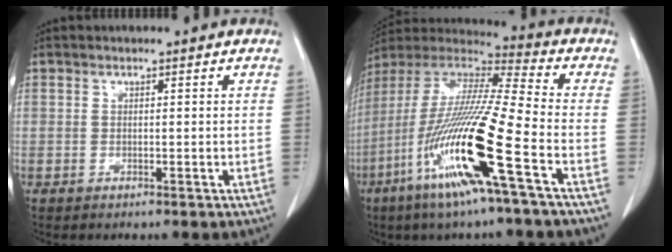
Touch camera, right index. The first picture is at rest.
{"total": 19.8, "force": [-7.9, -0.3, 18.2], "torque": [-0.388, -0.035, -0.161]}